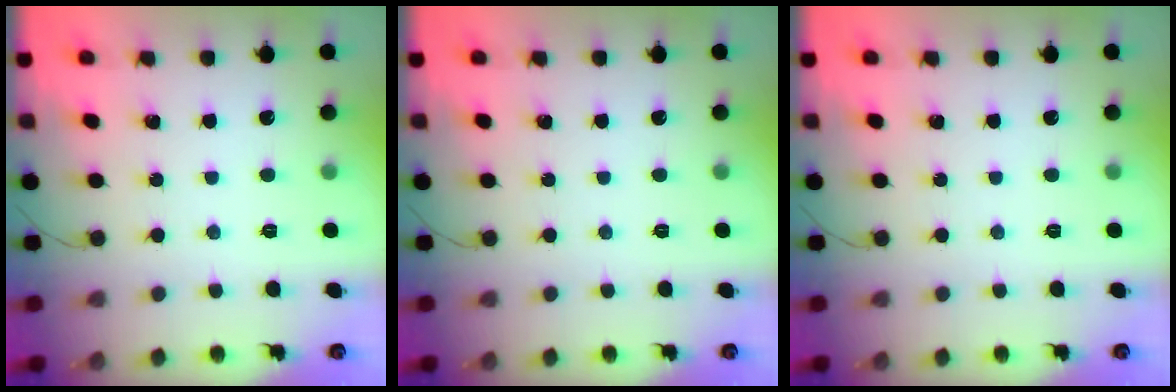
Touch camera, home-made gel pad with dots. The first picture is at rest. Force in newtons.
{"total": 0.0}
{"total": 0.0}